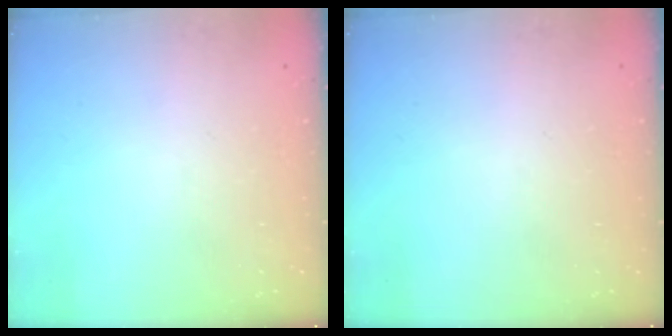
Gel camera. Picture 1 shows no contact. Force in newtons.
{"total": 0.0}